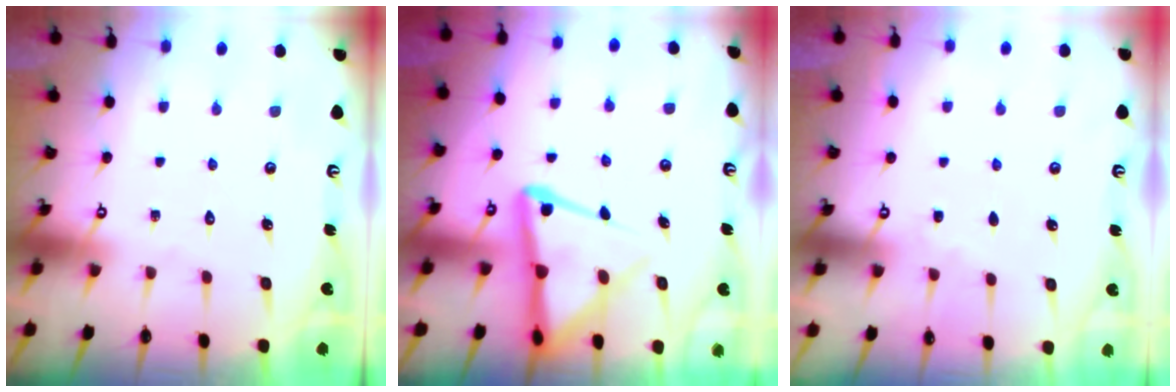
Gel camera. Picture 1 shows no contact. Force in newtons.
{"total": 12.6, "press": 12.5, "slide": 1.2}
{"total": 2.8, "press": 2.7, "slide": 0.4}